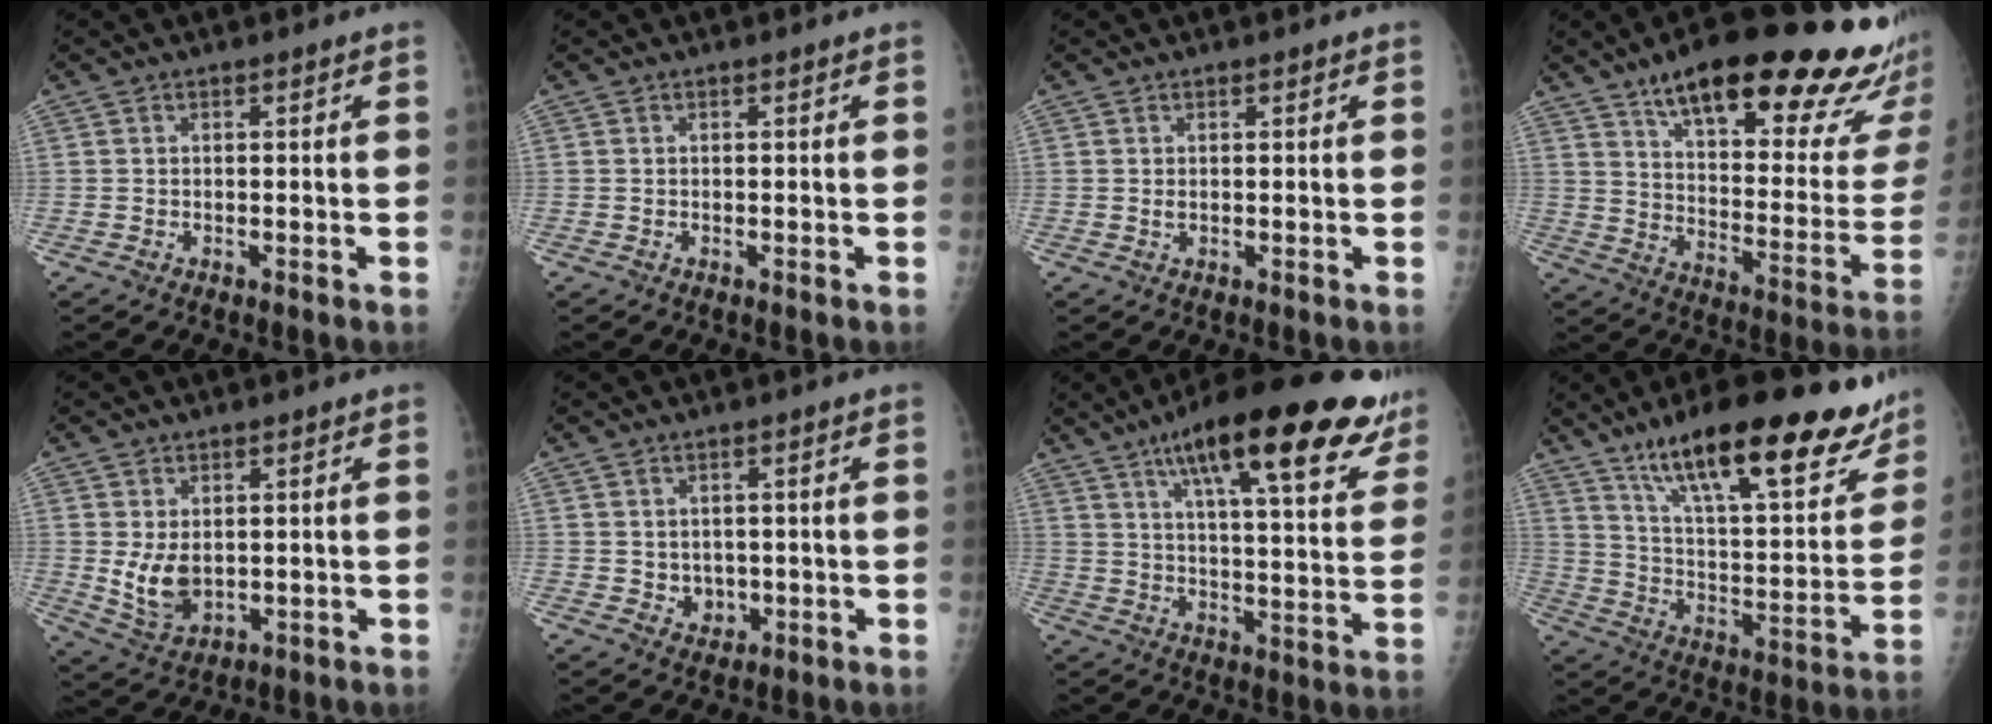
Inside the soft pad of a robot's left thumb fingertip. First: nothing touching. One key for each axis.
{"total": 0.0}
{"total": 0.6, "fx": 0.3, "fy": 0.4, "fz": 0.4, "tx": -0.006, "ty": -0.001, "tz": 0.005}
{"total": 31.9, "fx": 21.3, "fy": 8.7, "fz": 22.0, "tx": -0.269, "ty": -0.067, "tz": 0.299}
{"total": 6.5, "fx": 0.6, "fy": 4.4, "fz": 4.7, "tx": -0.073, "ty": -0.019, "tz": 0.030}
{"total": 3.2, "fx": 0.1, "fy": 2.8, "fz": 1.5, "tx": -0.009, "ty": -0.002, "tz": 0.012}
{"total": 25.8, "fx": 15.8, "fy": 6.9, "fz": 19.1, "tx": -0.253, "ty": -0.034, "tz": 0.227}
{"total": 28.5, "fx": 19.4, "fy": 8.2, "fz": 19.2, "tx": -0.249, "ty": -0.061, "tz": 0.302}